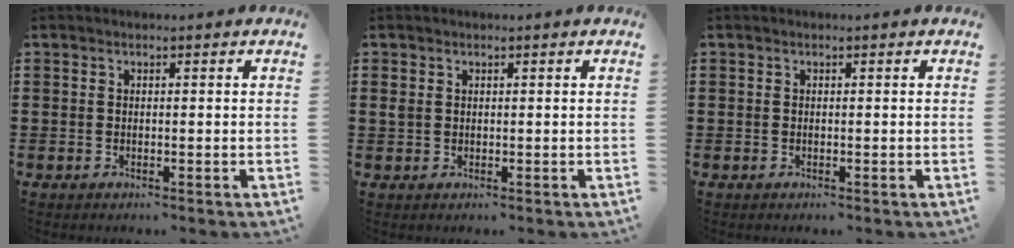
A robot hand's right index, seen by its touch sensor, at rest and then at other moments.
{"total": 1.0, "force": [0.4, 0.8, 0.4], "torque": [-0.012, 0.005, 0.007]}
{"total": 0.0}